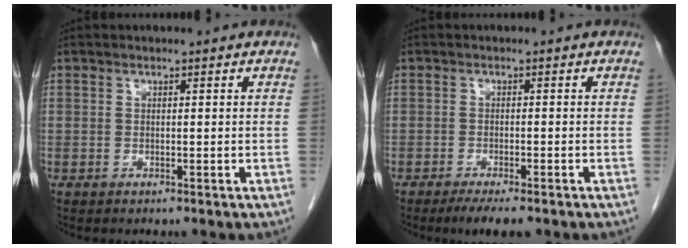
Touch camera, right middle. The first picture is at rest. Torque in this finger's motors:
{"motor_torque": [0.17, 0.01, 0.00, 0.02]}